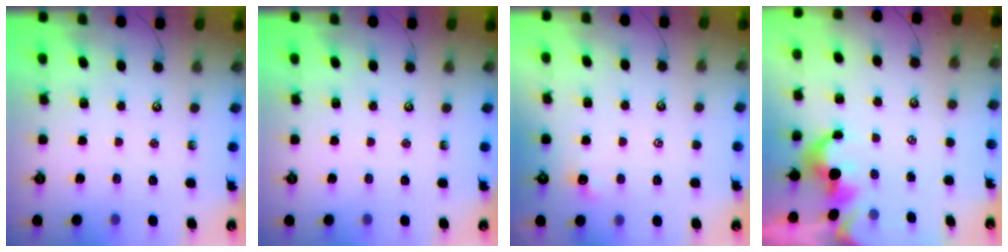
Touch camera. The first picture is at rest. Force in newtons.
{"total": 0.0}
{"total": 0.0}
{"total": 1.2, "press": 0.9, "slide": 0.8}